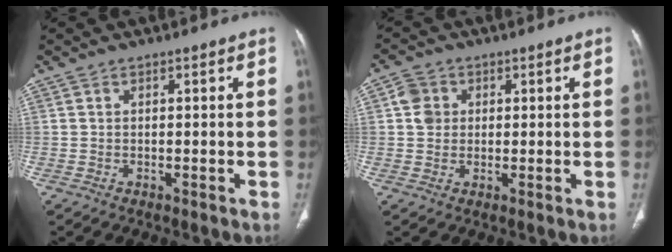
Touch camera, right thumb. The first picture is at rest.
{"total": 4.1, "force": [0.9, 3.6, 1.6], "torque": [-0.015, 0.004, 0.013]}